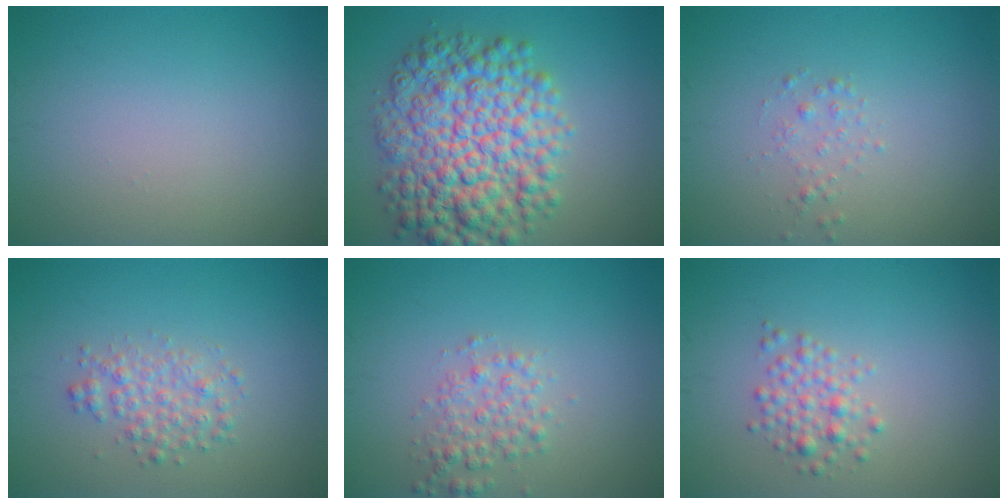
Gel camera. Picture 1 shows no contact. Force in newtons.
{"total": 10.5, "press": 10.5, "slide": 0.1}
{"total": 0.9, "press": 0.9, "slide": 0.0}
{"total": 2.5, "press": 2.5, "slide": 0.1}
{"total": 2.4, "press": 2.4, "slide": 0.1}
{"total": 2.1, "press": 2.1, "slide": 0.2}